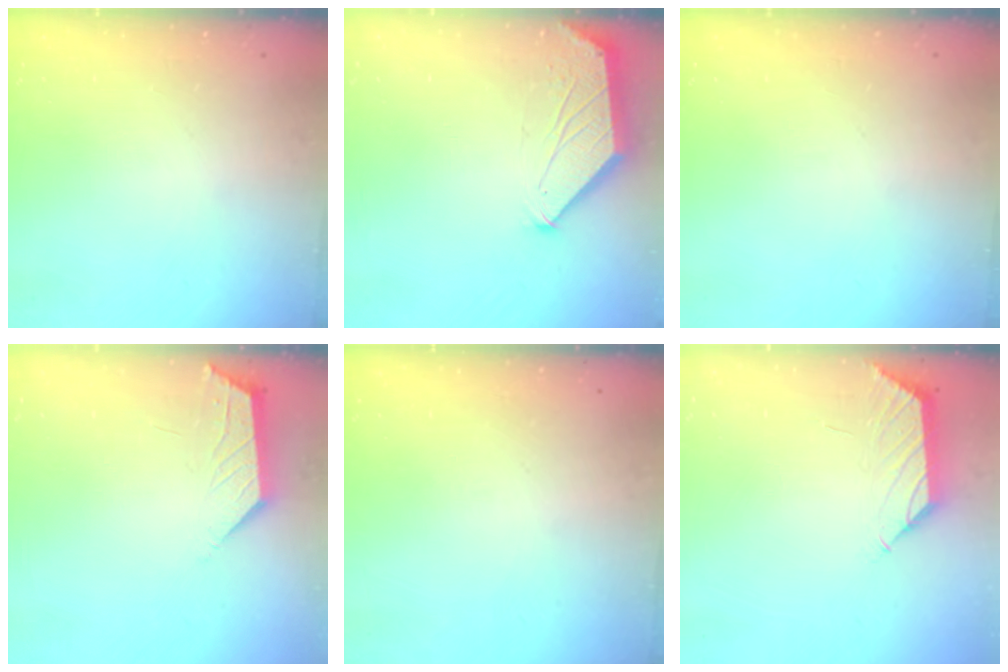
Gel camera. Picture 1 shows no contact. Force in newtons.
{"total": 1.6, "press": 1.5, "slide": 0.3}
{"total": 0.0}
{"total": 1.9, "press": 1.9, "slide": 0.4}
{"total": 0.0}
{"total": 2.9, "press": 2.9, "slide": 0.5}